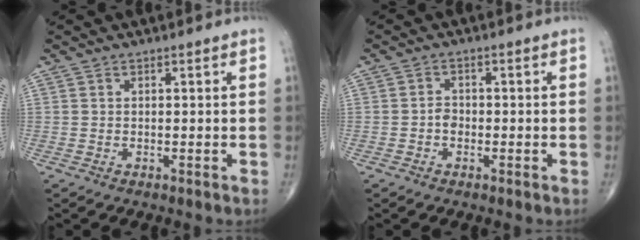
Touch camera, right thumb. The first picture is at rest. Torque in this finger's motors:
{"motor_torque": [-0.18, 0.02, 0.12, -0.41, 0.01]}